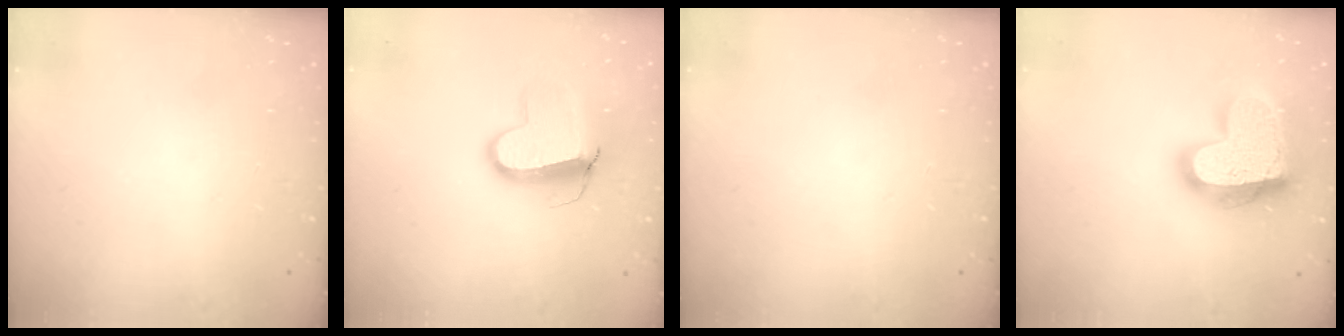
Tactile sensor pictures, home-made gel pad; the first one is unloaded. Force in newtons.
{"total": 10.7, "press": 10.6, "slide": 1.3}
{"total": 0.0}
{"total": 24.6, "press": 24.5, "slide": 1.9}